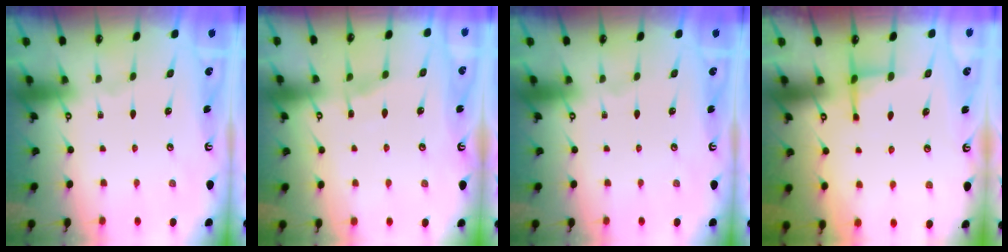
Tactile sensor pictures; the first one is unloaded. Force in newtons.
{"total": 5.3, "press": 5.3, "slide": 0.6}
{"total": 0.0}
{"total": 2.5, "press": 2.3, "slide": 0.8}